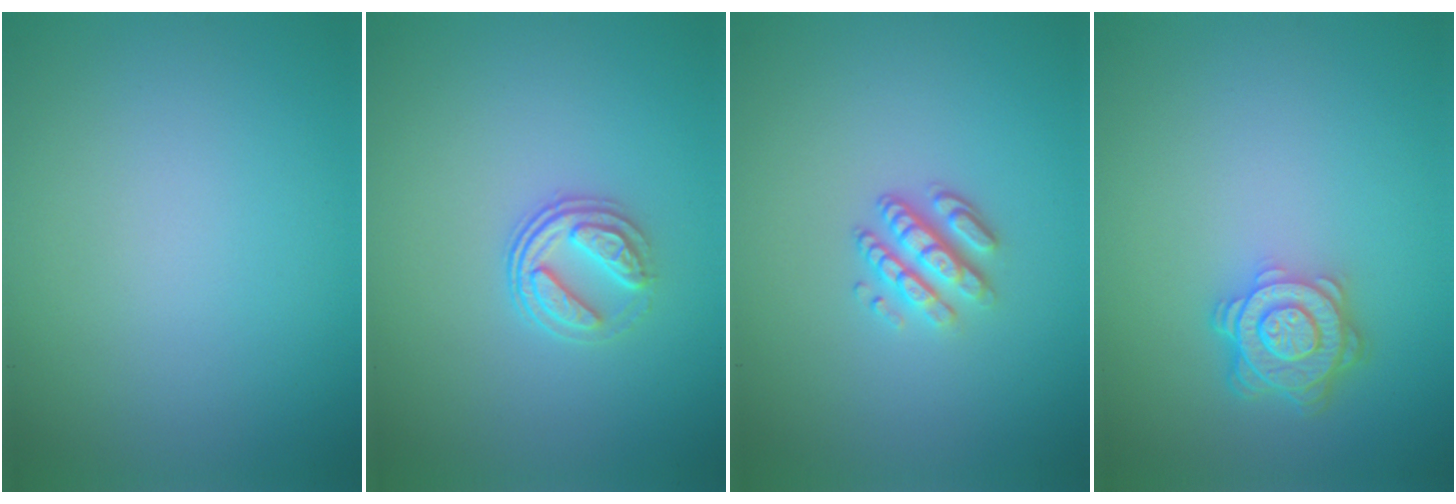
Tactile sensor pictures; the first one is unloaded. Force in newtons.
{"total": 2.5, "press": 1.9, "slide": 1.6}
{"total": 3.3, "press": 2.4, "slide": 2.2}
{"total": 4.7, "press": 3.7, "slide": 3.0}